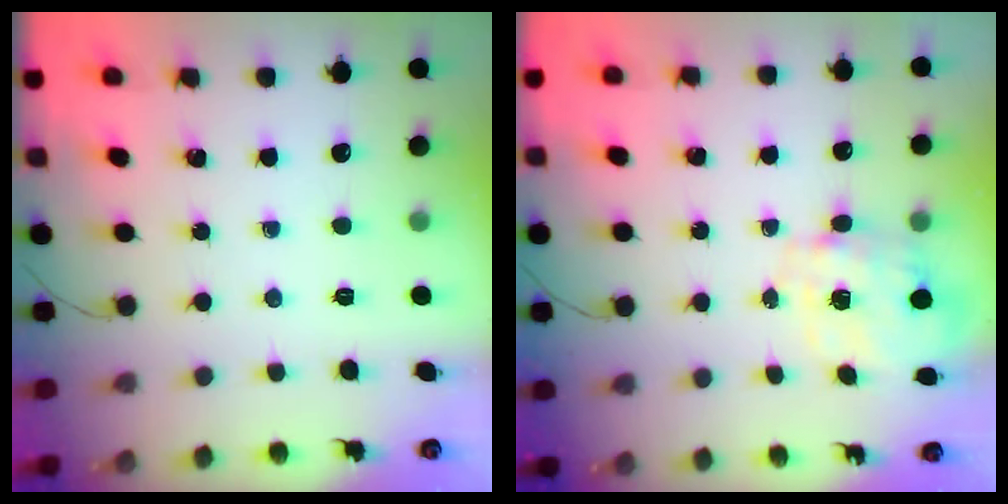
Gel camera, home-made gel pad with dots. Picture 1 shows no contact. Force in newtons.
{"total": 4.0, "press": 3.9, "slide": 0.8}